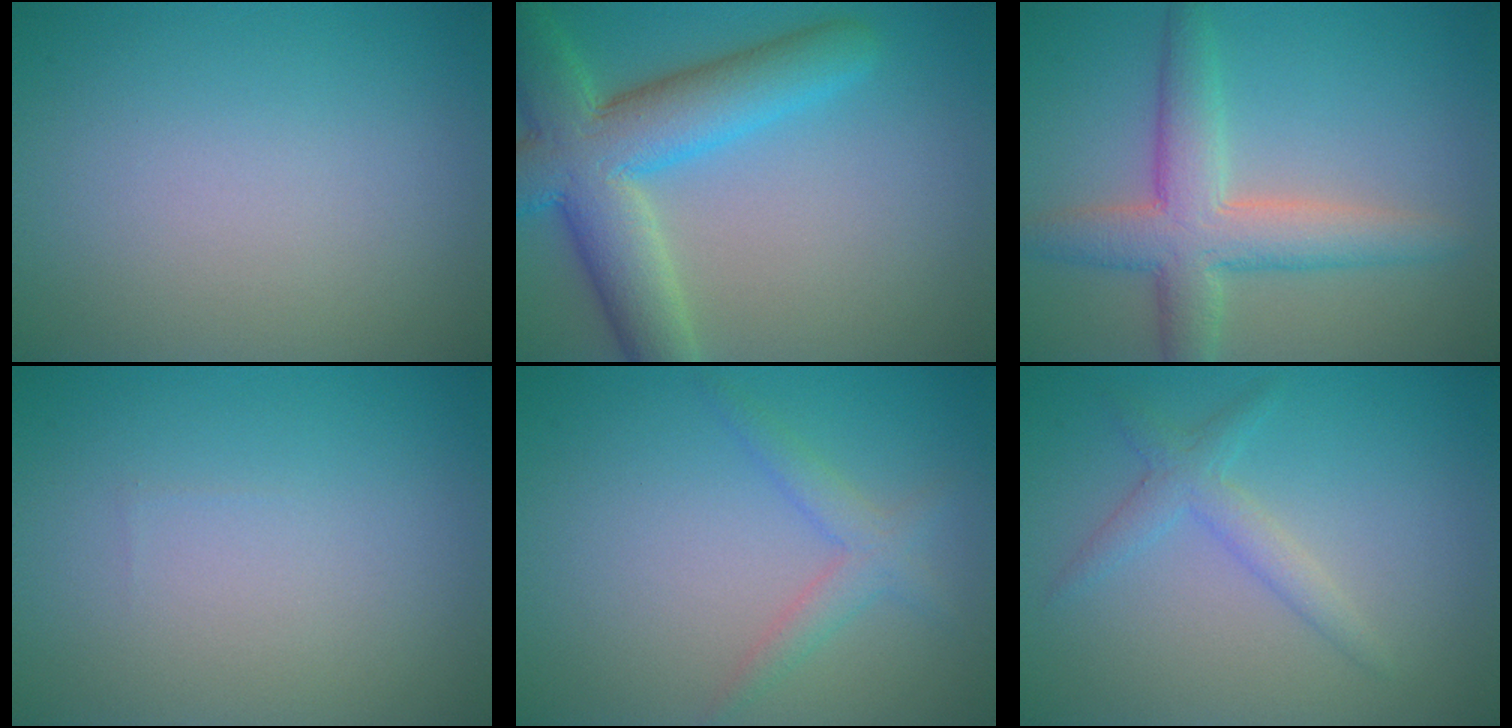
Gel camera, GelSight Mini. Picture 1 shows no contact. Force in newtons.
{"total": 9.0, "press": 9.0, "slide": 0.4}
{"total": 5.7, "press": 5.7, "slide": 0.3}
{"total": 0.0}
{"total": 2.1, "press": 2.1, "slide": 0.1}
{"total": 2.1, "press": 2.1, "slide": 0.1}